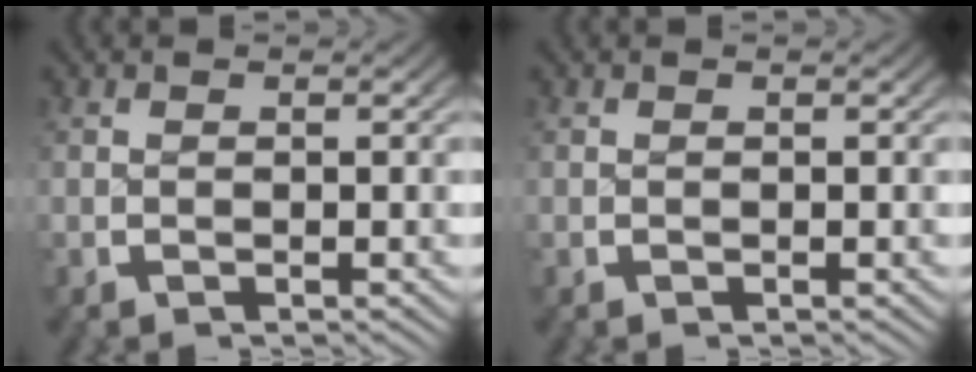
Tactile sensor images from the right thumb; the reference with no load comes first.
{"total": 0.0}